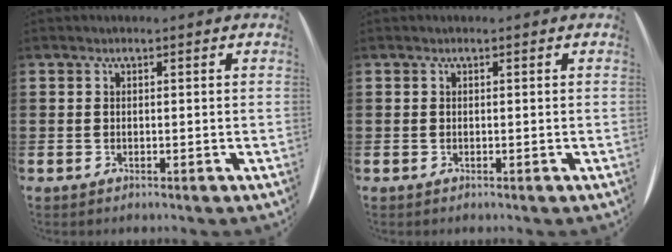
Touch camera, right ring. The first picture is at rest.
{"total": 0.0}